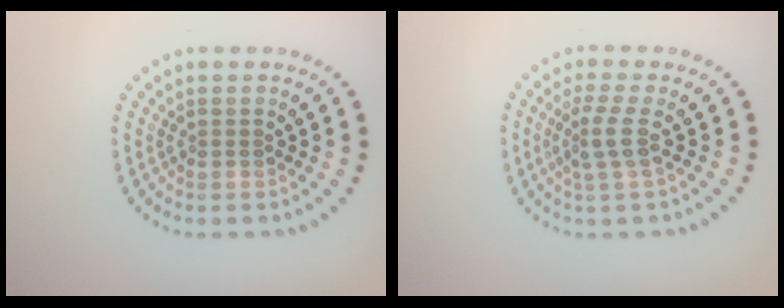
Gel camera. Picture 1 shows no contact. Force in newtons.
{"total": 2.3, "press": 1.6, "slide": 1.7}